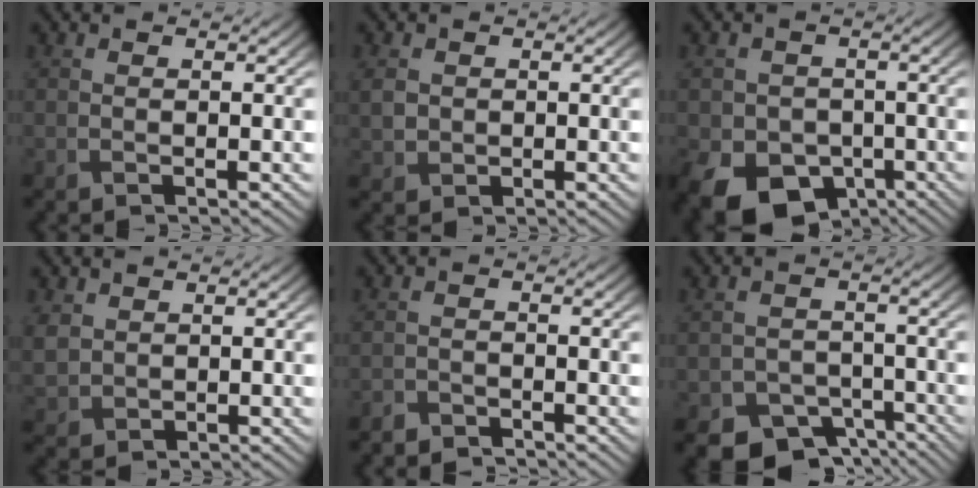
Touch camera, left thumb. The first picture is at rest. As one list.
[{"total": 2.6, "force": [0.2, 2.3, 1.2], "torque": [-0.041, -0.002, 0.005]}, {"total": 10.4, "force": [-4.9, 7.9, 4.7], "torque": [-0.101, -0.047, -0.086]}, {"total": 2.7, "force": [1.1, 2.2, 1.1], "torque": [-0.045, -0.002, 0.024]}, {"total": 2.1, "force": [-2.0, 0.3, 0.2], "torque": [-0.005, -0.004, -0.043]}, {"total": 6.7, "force": [-4.7, 4.2, 2.2], "torque": [-0.031, -0.015, -0.072]}]